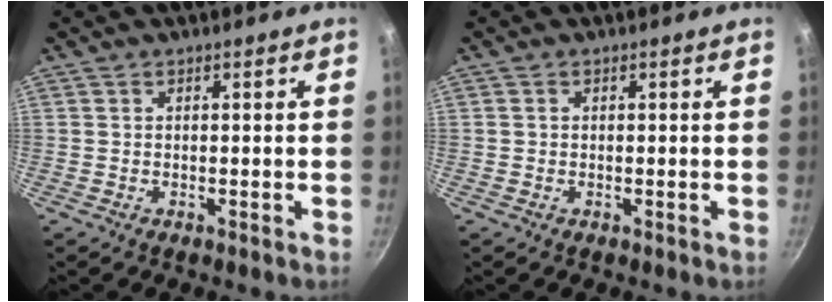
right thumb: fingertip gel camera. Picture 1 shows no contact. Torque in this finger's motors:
{"motor_torque": [-0.31, 0.31, -0.09, 0.09, 0.00]}